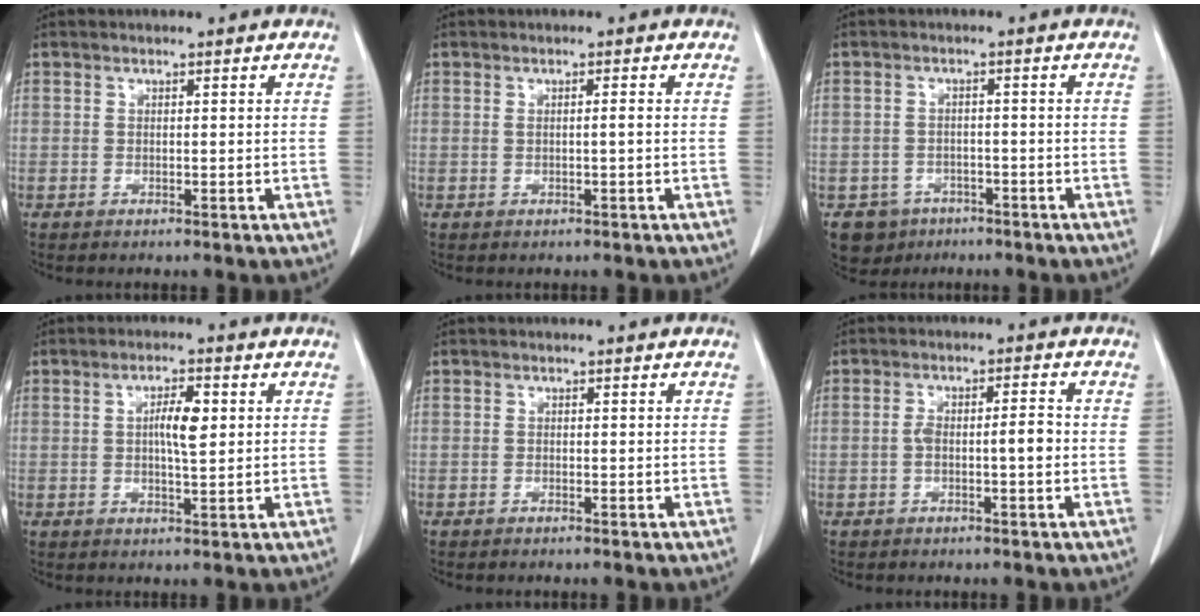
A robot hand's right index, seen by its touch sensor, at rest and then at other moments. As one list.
[{"total": 1.0, "force": [0.0, -0.2, 1.0], "torque": [-0.019, 0.000, 0.001]}, {"total": 4.8, "force": [-3.1, 3.7, 0.3], "torque": [-0.003, 0.008, -0.043]}, {"total": 4.5, "force": [0.8, 0.9, 4.3], "torque": [-0.076, 0.004, 0.012]}, {"total": 0.0}, {"total": 4.1, "force": [-0.8, 0.7, 3.9], "torque": [-0.071, 0.015, -0.009]}]